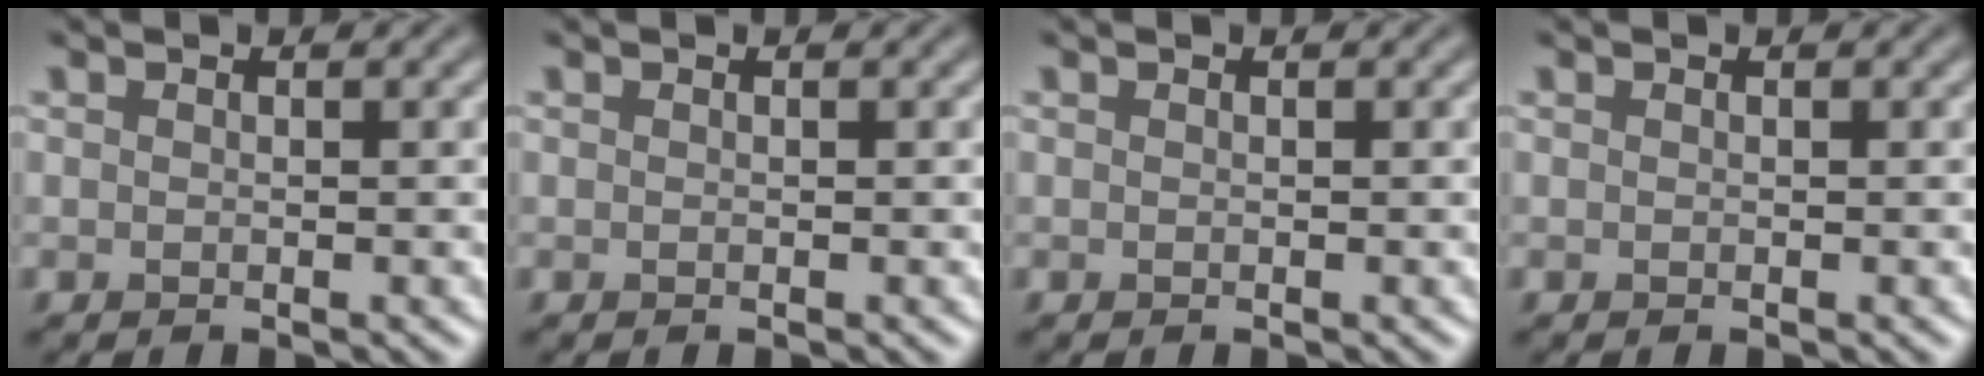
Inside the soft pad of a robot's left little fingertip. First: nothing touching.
{"total": 0.0}
{"total": 0.0}
{"total": 0.0}